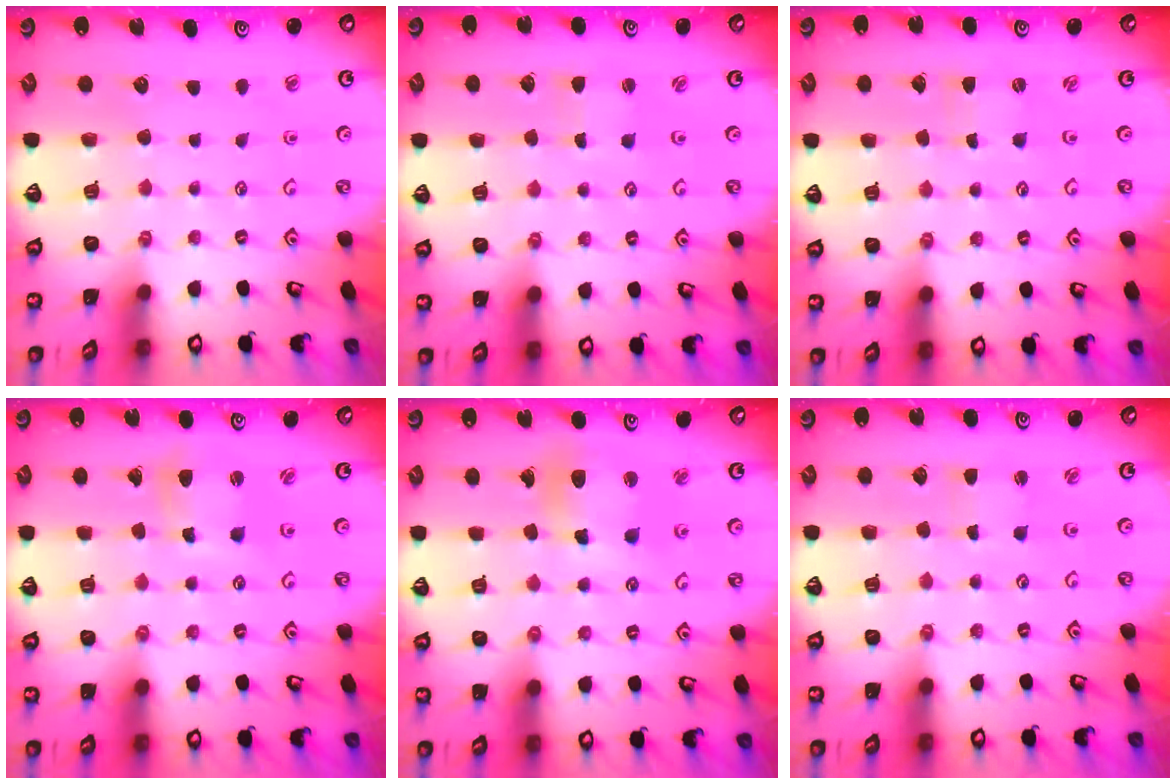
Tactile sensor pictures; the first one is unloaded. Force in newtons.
{"total": 0.9, "press": 0.9, "slide": 0.1}
{"total": 0.0}
{"total": 5.4, "press": 5.4, "slide": 1.0}
{"total": 11.6, "press": 11.5, "slide": 1.9}
{"total": 1.3, "press": 1.3, "slide": 0.1}